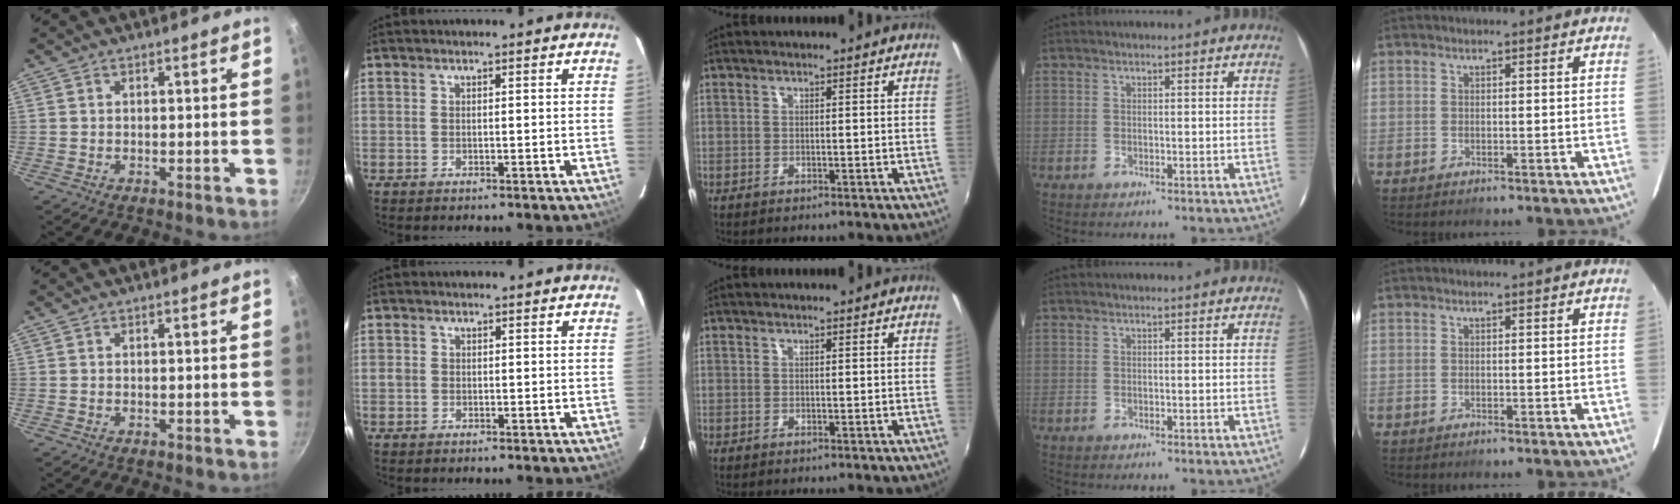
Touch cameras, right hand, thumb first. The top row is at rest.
{"index": {"total": 1.3, "force": [-0.3, 1.2, 0.2], "torque": [-0.002, -0.001, -0.007]}}